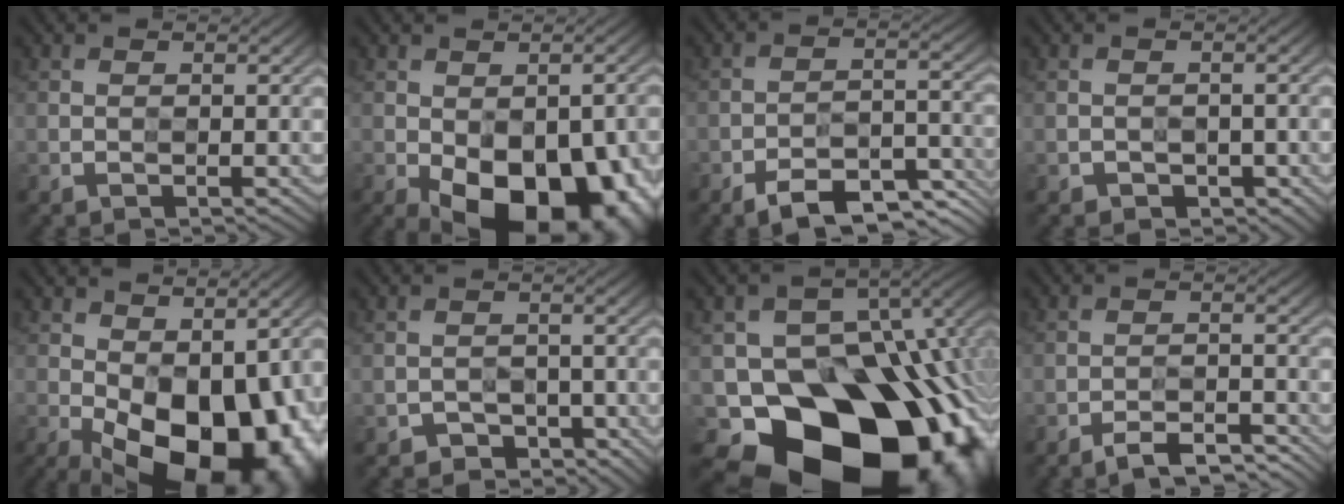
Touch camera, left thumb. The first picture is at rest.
{"total": 16.7, "force": [-8.1, 9.4, 11.2], "torque": [-0.147, -0.037, -0.083]}
{"total": 8.0, "force": [-6.9, 2.7, 3.2], "torque": [-0.039, 0.007, -0.113]}
{"total": 1.1, "force": [-0.7, 0.4, -0.8], "torque": [0.015, 0.001, -0.010]}
{"total": 17.6, "force": [-4.8, 9.8, 13.8], "torque": [-0.171, -0.015, -0.040]}
{"total": 2.2, "force": [-1.6, 0.8, -1.2], "torque": [0.031, -0.001, -0.030]}
{"total": 20.6, "force": [-10.0, 15.5, 9.2], "torque": [-0.107, -0.051, -0.140]}
{"total": 3.9, "force": [-3.8, 0.3, 0.5], "torque": [-0.009, 0.006, -0.064]}